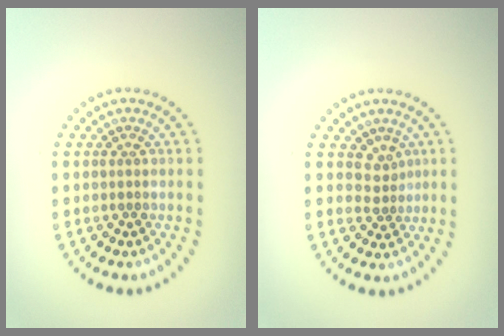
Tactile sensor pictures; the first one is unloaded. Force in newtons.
{"total": 1.8, "press": 1.1, "slide": 1.4}